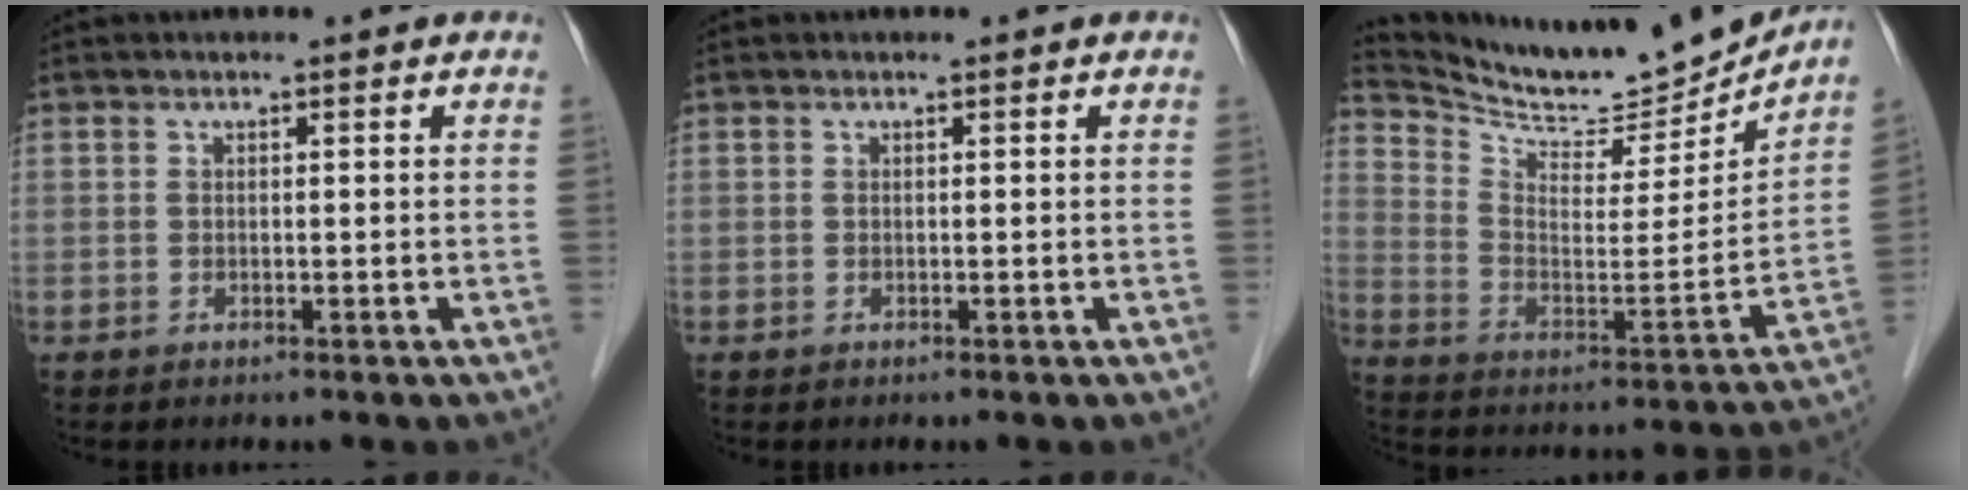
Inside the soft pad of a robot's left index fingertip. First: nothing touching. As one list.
[{"total": 0.0}, {"total": 16.2, "force": [16.0, 1.2, 2.6], "torque": [-0.072, -0.050, 0.257]}]